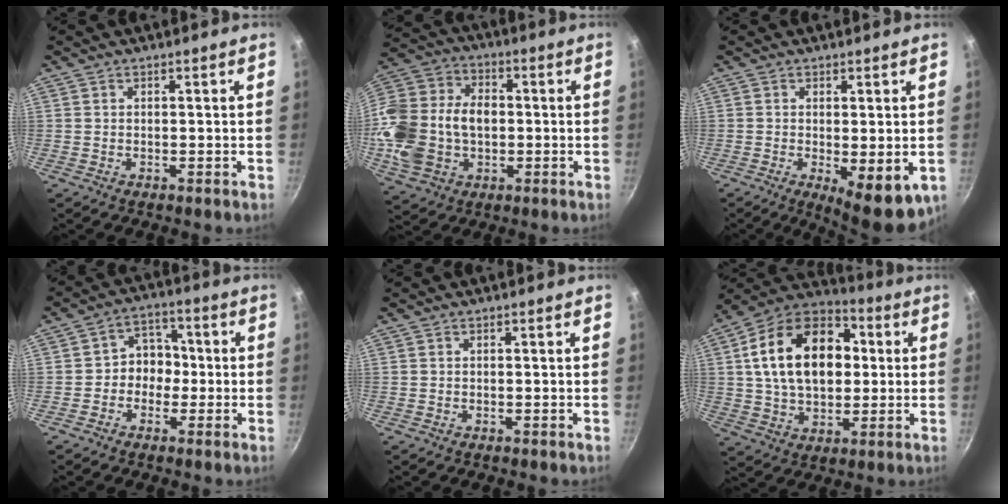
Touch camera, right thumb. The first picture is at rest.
{"total": 21.2, "force": [-1.6, 14.8, 15.1], "torque": [-0.330, 0.018, -0.023]}
{"total": 9.4, "force": [-2.8, 3.2, 8.4], "torque": [-0.111, -0.022, -0.032]}
{"total": 6.8, "force": [-1.0, 5.7, 3.6], "torque": [-0.011, 0.029, -0.033]}
{"total": 0.0}
{"total": 21.2, "force": [3.4, 13.9, 15.7], "torque": [-0.241, 0.017, 0.054]}